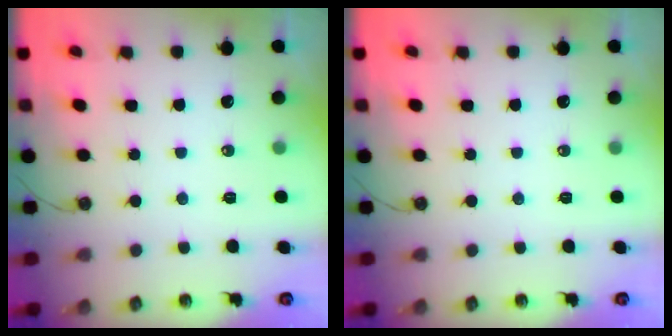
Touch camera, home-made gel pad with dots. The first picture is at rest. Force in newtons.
{"total": 0.0}